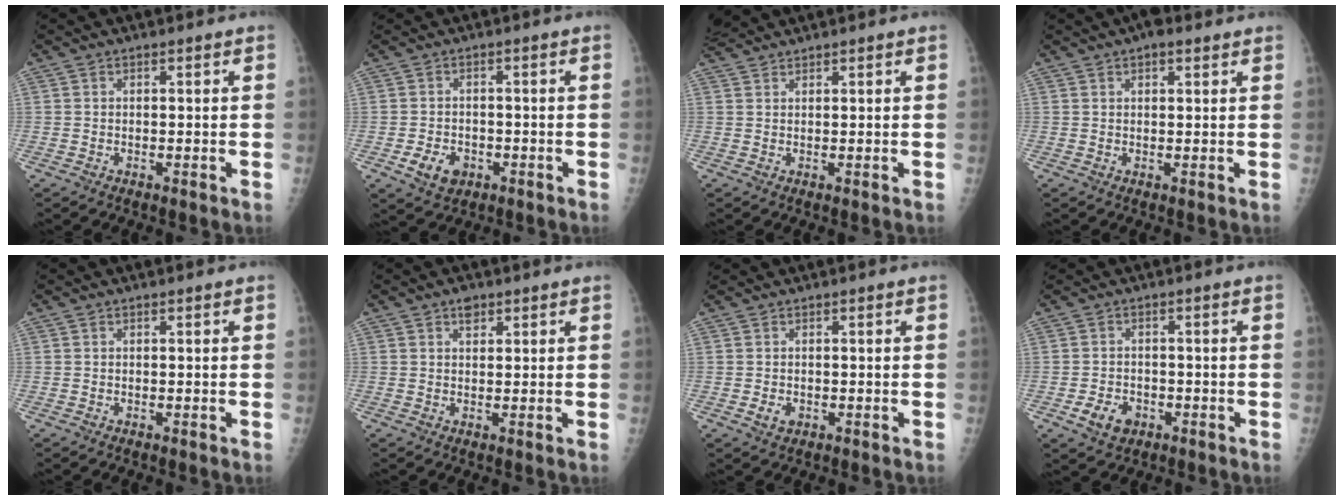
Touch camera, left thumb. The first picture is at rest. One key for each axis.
{"total": 4.6, "fx": -1.7, "fy": 3.6, "fz": 2.2, "tx": -0.022, "ty": 0.005, "tz": -0.020}
{"total": 2.9, "fx": 2.8, "fy": 0.2, "fz": 0.4, "tx": -0.012, "ty": 0.015, "tz": 0.062}
{"total": 3.0, "fx": 1.9, "fy": 1.3, "fz": 1.9, "tx": -0.015, "ty": 0.000, "tz": 0.024}
{"total": 0.0}
{"total": 2.1, "fx": 1.3, "fy": 1.3, "fz": 1.0, "tx": -0.003, "ty": -0.005, "tz": 0.018}
{"total": 1.6, "fx": -0.2, "fy": 1.4, "fz": 0.8, "tx": -0.010, "ty": 0.000, "tz": 0.003}
{"total": 4.2, "fx": -1.8, "fy": 3.2, "fz": 1.9, "tx": -0.017, "ty": 0.005, "tz": -0.023}